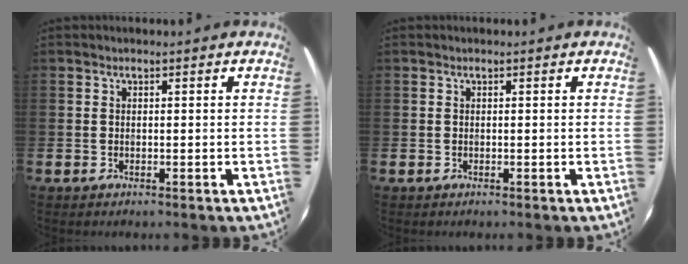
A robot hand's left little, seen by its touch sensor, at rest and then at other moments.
{"total": 0.0}